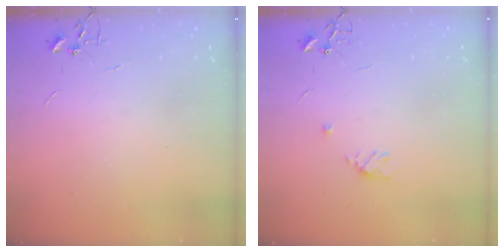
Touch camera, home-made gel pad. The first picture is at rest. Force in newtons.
{"total": 6.1, "press": 6.1, "slide": 0.6}